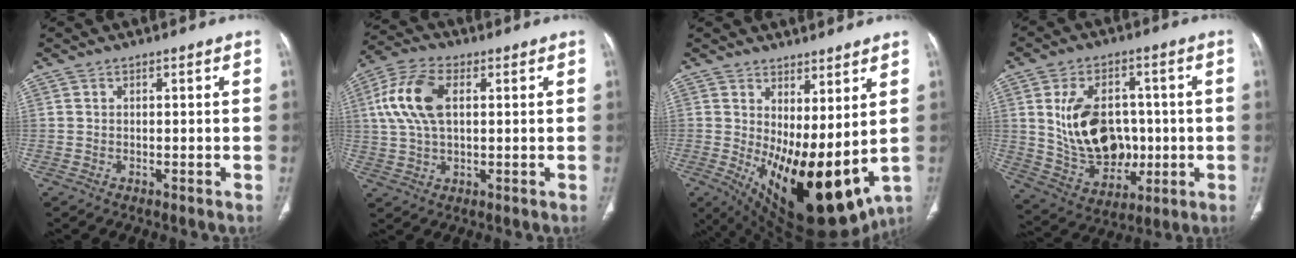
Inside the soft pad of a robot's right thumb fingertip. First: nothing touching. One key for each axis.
{"total": 11.3, "fx": 2.4, "fy": 6.2, "fz": 9.1, "tx": -0.197, "ty": 0.016, "tz": 0.044}
{"total": 18.7, "fx": 0.8, "fy": 7.8, "fz": 17.0, "tx": -0.270, "ty": -0.042, "tz": 0.038}
{"total": 16.4, "fx": 0.8, "fy": 11.7, "fz": 11.5, "tx": -0.159, "ty": 0.001, "tz": 0.037}